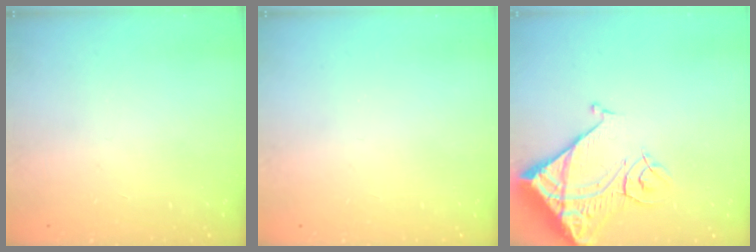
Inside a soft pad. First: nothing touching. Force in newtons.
{"total": 0.0}
{"total": 13.6, "press": 13.6, "slide": 1.6}